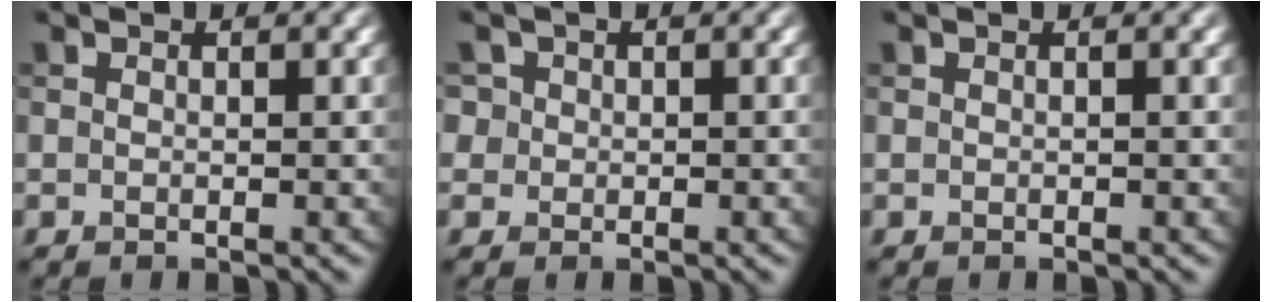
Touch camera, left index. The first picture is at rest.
{"total": 2.4, "force": [0.8, 2.2, 0.7], "torque": [-0.027, 0.005, 0.014]}
{"total": 0.5, "force": [0.3, -0.1, 0.4], "torque": [-0.006, 0.002, 0.006]}